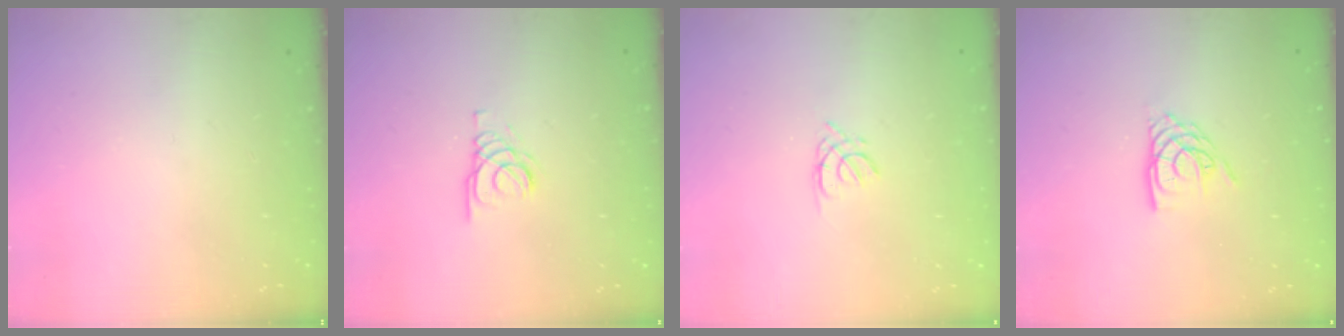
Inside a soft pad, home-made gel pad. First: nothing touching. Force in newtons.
{"total": 1.6, "press": 1.6, "slide": 0.2}
{"total": 1.7, "press": 1.7, "slide": 0.3}
{"total": 7.9, "press": 7.9, "slide": 0.6}